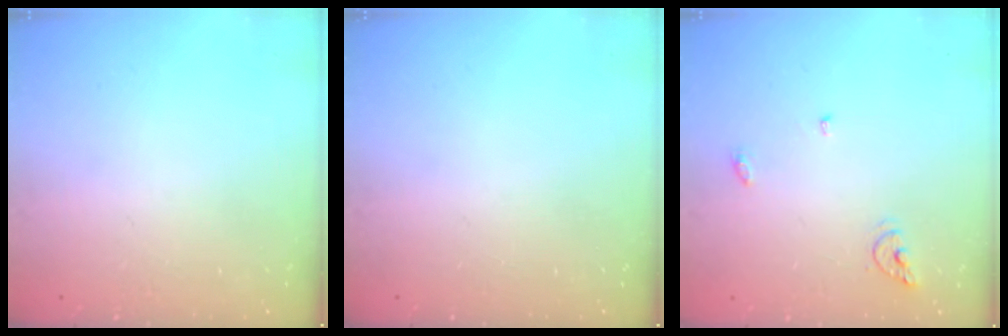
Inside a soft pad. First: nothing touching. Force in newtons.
{"total": 0.0}
{"total": 5.8, "press": 5.8, "slide": 0.4}